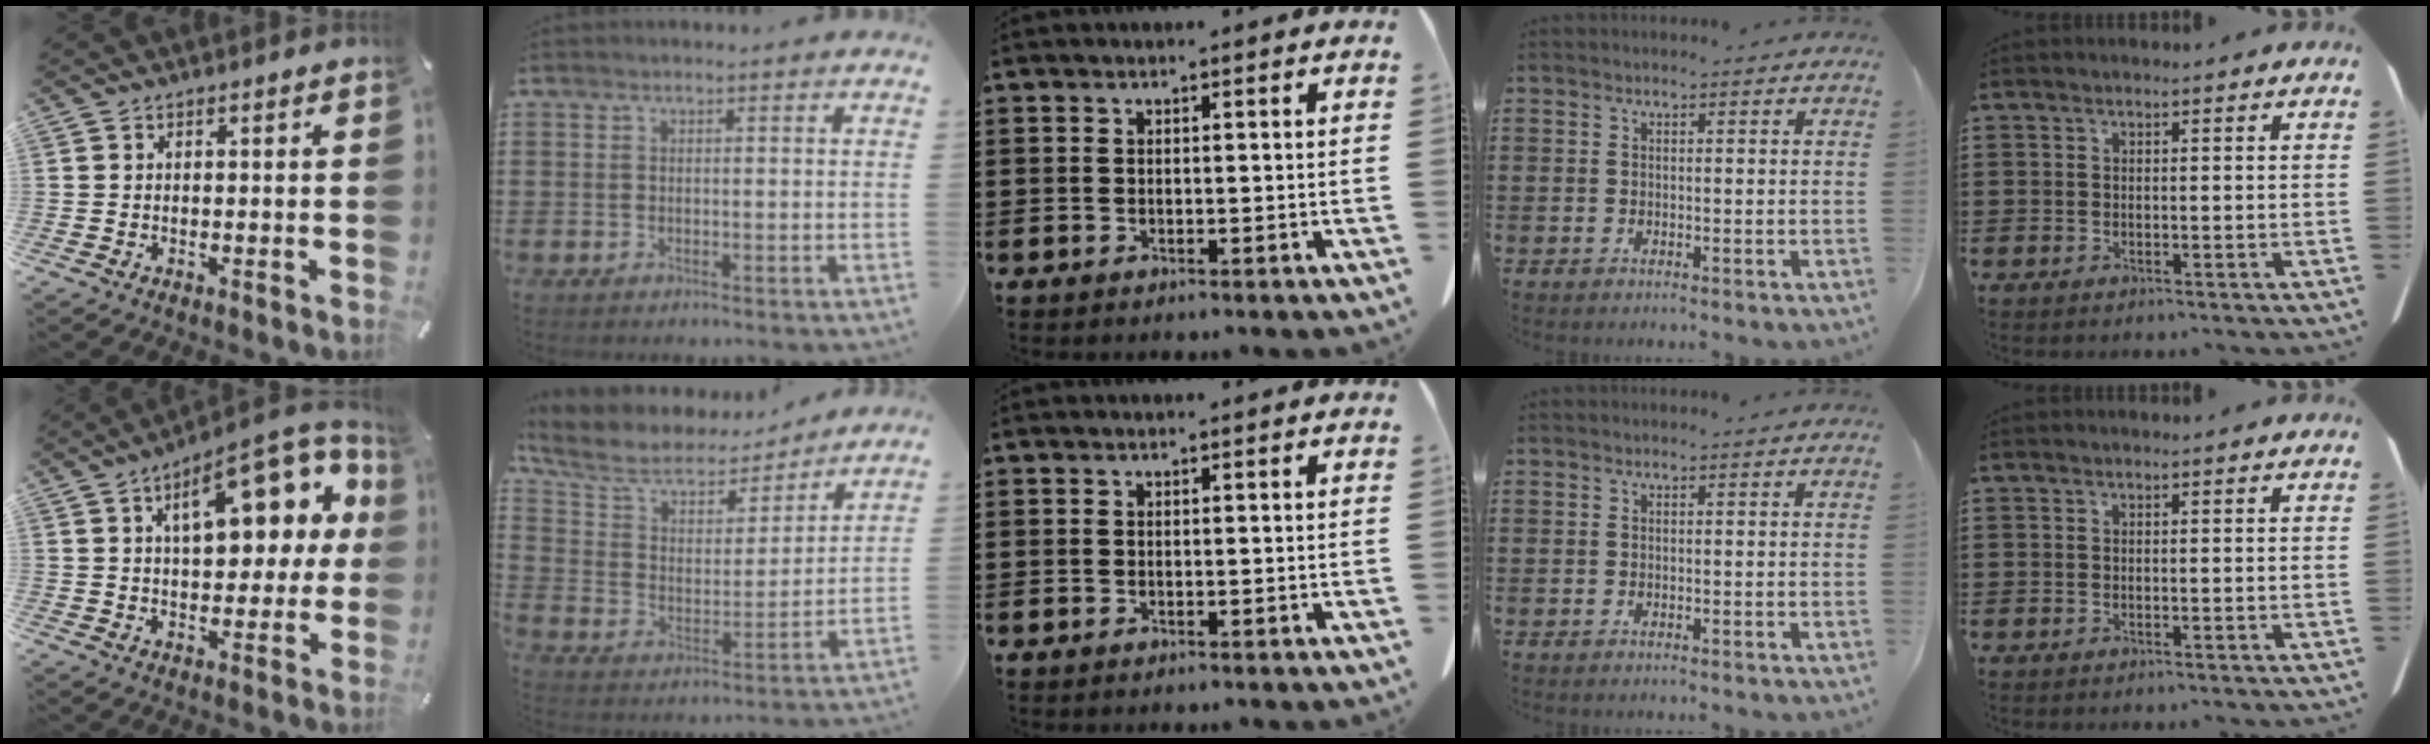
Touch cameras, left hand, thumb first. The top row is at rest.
{"thumb": {"total": 20.1, "force": [7.2, 9.8, 16.0], "torque": [-0.207, -0.027, 0.111]}, "index": {"total": 7.5, "force": [6.1, 2.9, 3.2], "torque": [-0.094, -0.034, 0.103]}}